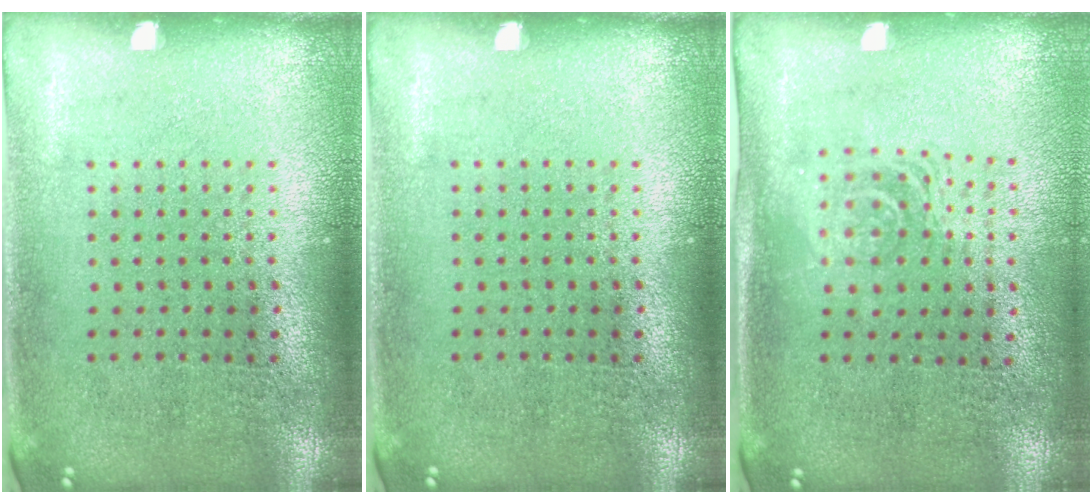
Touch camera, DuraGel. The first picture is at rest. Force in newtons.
{"total": 0.0}
{"total": 1.6, "press": 1.3, "slide": 0.9}